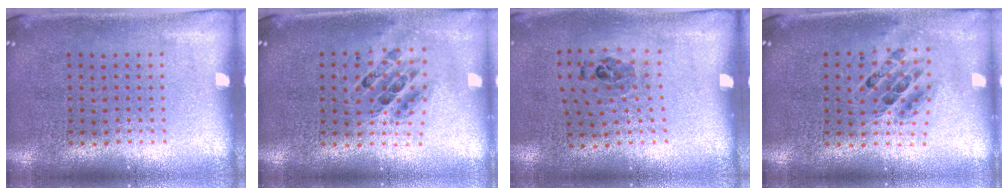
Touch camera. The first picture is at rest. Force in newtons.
{"total": 0.7, "press": 0.7, "slide": 0.1}
{"total": 1.1, "press": 0.7, "slide": 0.8}
{"total": 0.7, "press": 0.7, "slide": 0.1}